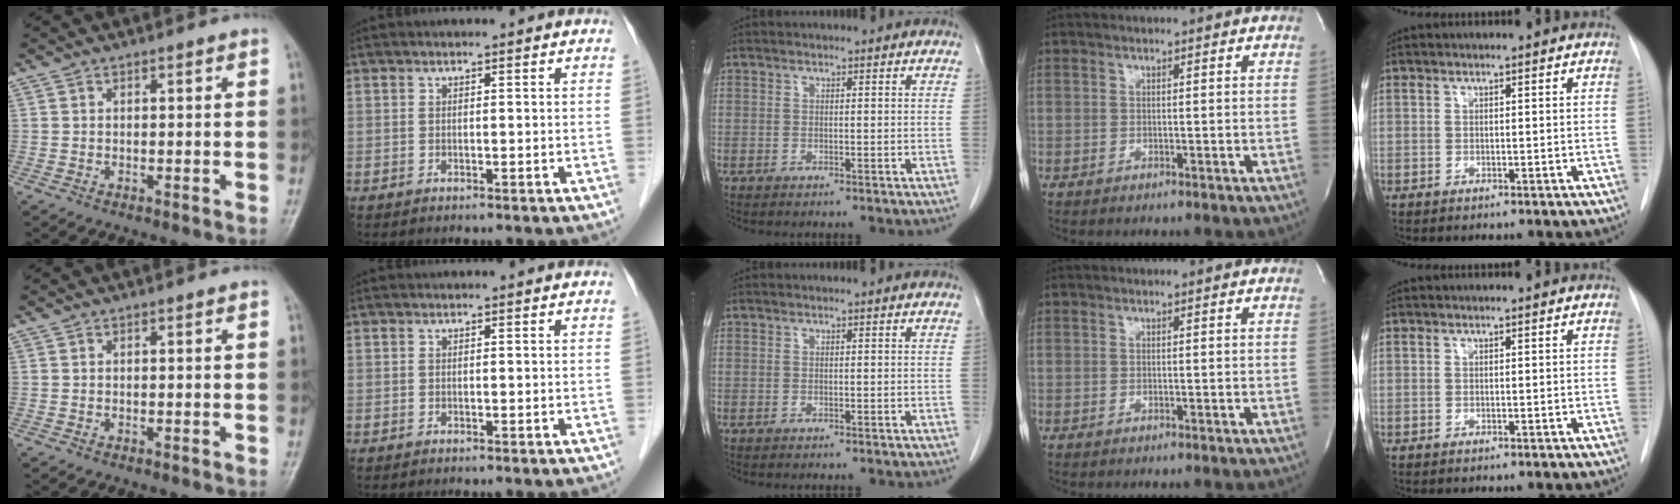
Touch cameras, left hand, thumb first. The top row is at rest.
{}